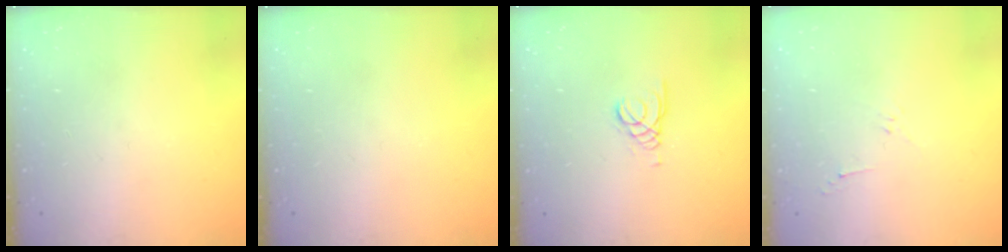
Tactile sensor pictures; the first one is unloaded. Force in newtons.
{"total": 0.0}
{"total": 1.3, "press": 1.3, "slide": 0.1}
{"total": 2.8, "press": 2.7, "slide": 0.6}